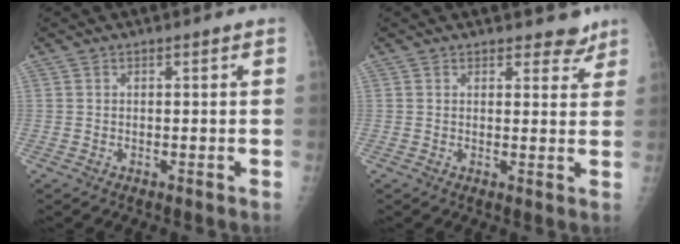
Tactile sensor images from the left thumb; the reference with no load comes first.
{"total": 3.7, "force": [3.1, 1.8, 0.7], "torque": [0.016, -0.022, 0.034]}